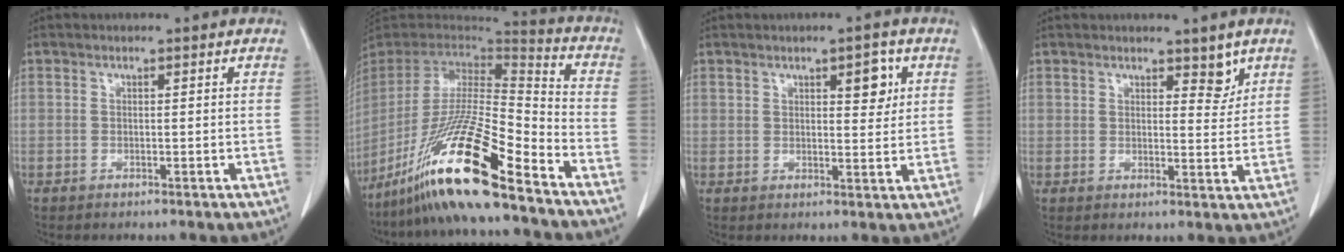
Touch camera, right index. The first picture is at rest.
{"total": 21.0, "force": [-14.4, 0.9, 15.3], "torque": [-0.308, -0.040, -0.270]}
{"total": 4.3, "force": [2.0, 1.8, 3.4], "torque": [-0.043, -0.001, 0.029]}
{"total": 3.6, "force": [2.7, 1.7, 1.8], "torque": [-0.016, -0.010, 0.039]}